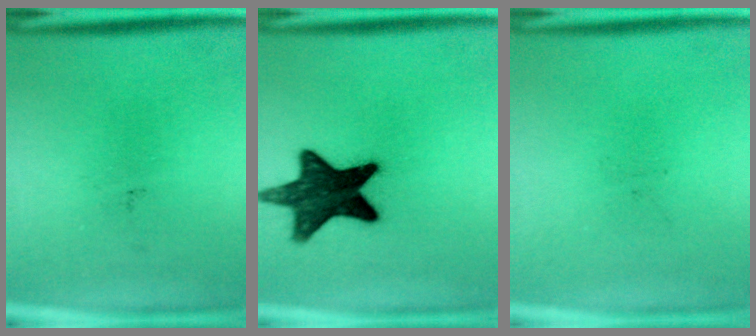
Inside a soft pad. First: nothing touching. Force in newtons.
{"total": 14.5}
{"total": 0.0}